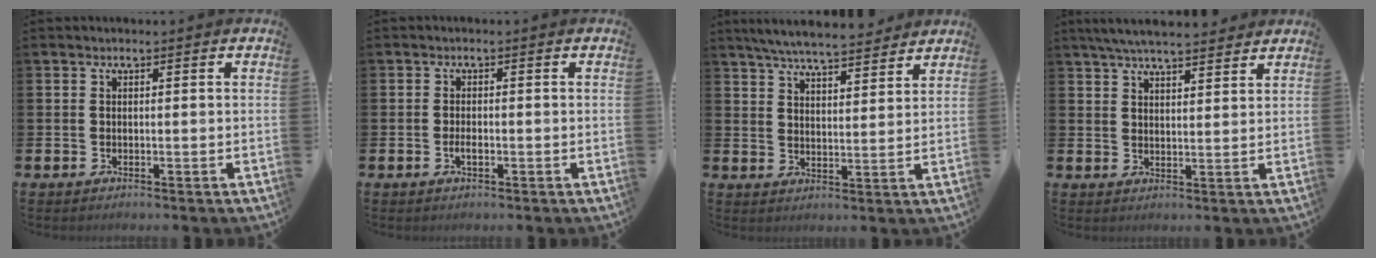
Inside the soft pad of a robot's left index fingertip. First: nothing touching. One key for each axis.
{"total": 1.4, "fx": -0.4, "fy": 0.6, "fz": 1.1, "tx": -0.027, "ty": 0.002, "tz": -0.007}
{"total": 6.4, "fx": 6.1, "fy": 0.6, "fz": 1.6, "tx": -0.048, "ty": -0.031, "tz": 0.109}
{"total": 5.6, "fx": 5.3, "fy": 0.7, "fz": 1.7, "tx": -0.045, "ty": -0.016, "tz": 0.096}